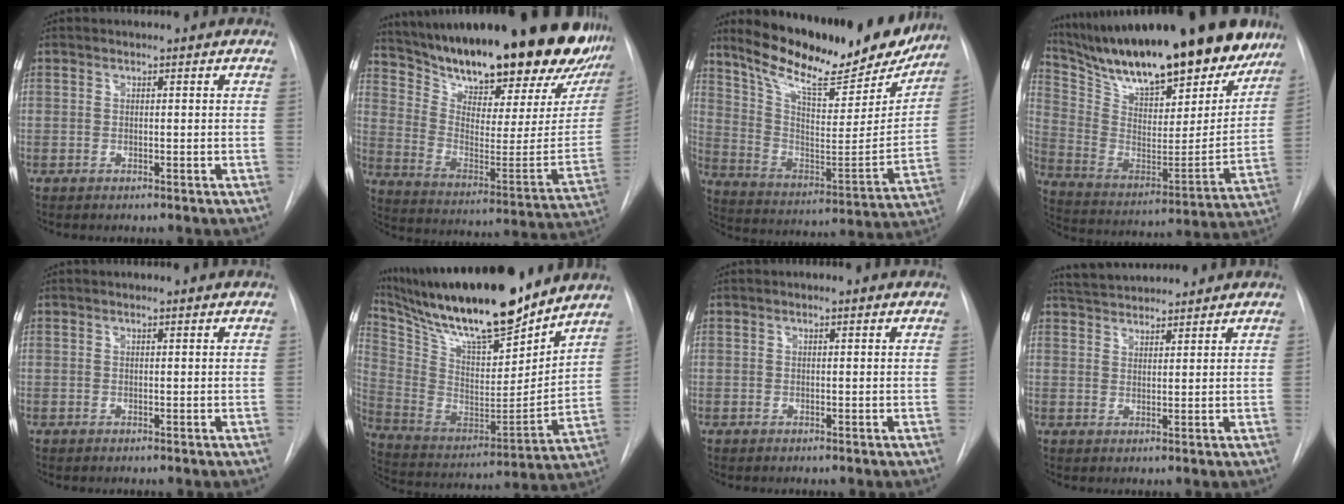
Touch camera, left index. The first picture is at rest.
{"total": 34.8, "force": [28.2, 8.3, 18.8], "torque": [-0.300, -0.073, 0.388]}
{"total": 25.9, "force": [21.4, 6.4, 13.1], "torque": [-0.207, -0.027, 0.314]}
{"total": 31.3, "force": [24.8, 8.0, 17.2], "torque": [-0.297, -0.016, 0.368]}
{"total": 0.7, "force": [0.5, 0.1, 0.4], "torque": [-0.010, 0.003, 0.006]}
{"total": 26.5, "force": [21.9, 4.7, 14.2], "torque": [-0.272, -0.011, 0.364]}
{"total": 0.9, "force": [0.5, 0.3, 0.6], "torque": [-0.014, 0.002, 0.005]}
{"total": 7.1, "force": [6.7, 1.2, 1.9], "torque": [-0.038, 0.032, 0.113]}